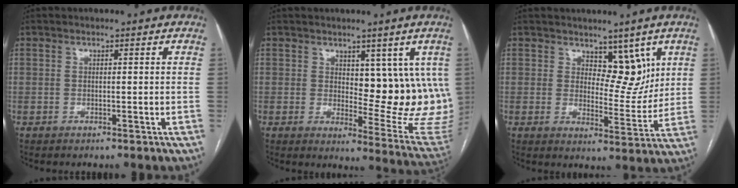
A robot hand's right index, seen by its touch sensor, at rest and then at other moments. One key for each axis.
{"total": 12.0, "fx": 3.4, "fy": 5.1, "fz": 10.3, "tx": -0.108, "ty": -0.017, "tz": 0.056}
{"total": 6.4, "fx": 3.8, "fy": 3.4, "fz": 3.8, "tx": -0.041, "ty": -0.006, "tz": 0.063}